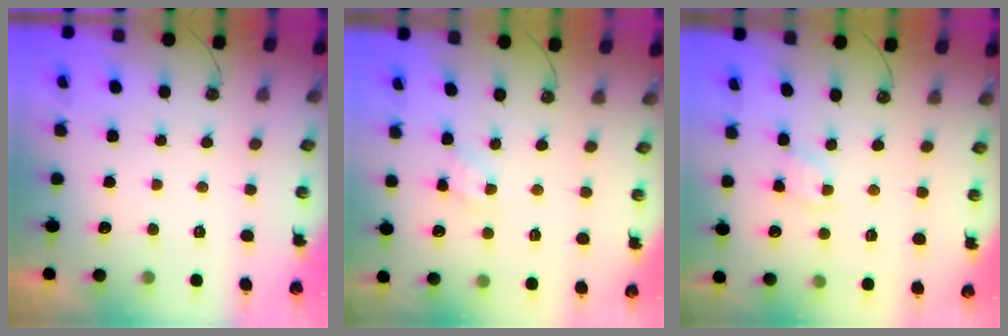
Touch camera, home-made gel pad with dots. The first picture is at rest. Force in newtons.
{"total": 3.3, "press": 3.3, "slide": 0.3}
{"total": 3.4, "press": 3.4, "slide": 0.5}